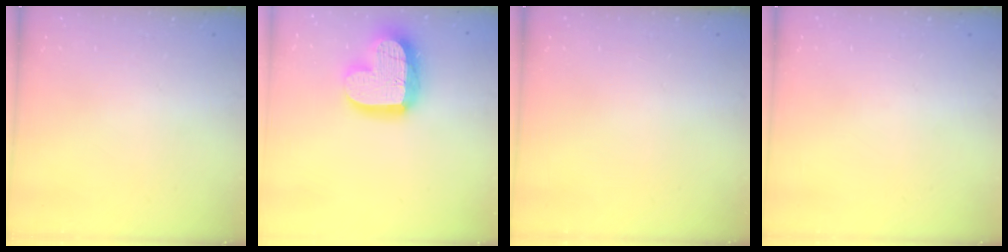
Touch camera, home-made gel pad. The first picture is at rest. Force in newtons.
{"total": 18.6, "press": 18.6, "slide": 1.4}
{"total": 0.0}
{"total": 0.0}